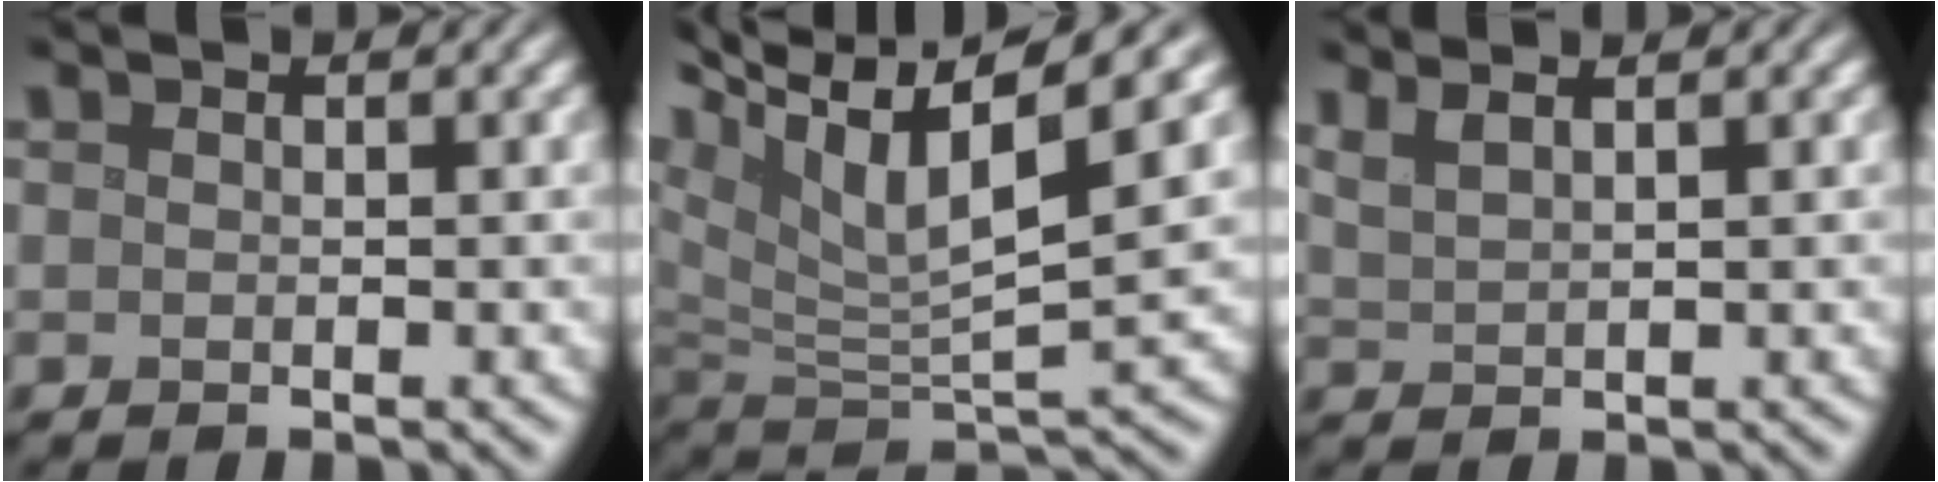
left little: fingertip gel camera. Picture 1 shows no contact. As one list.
[{"total": 11.2, "force": [6.5, 2.9, 8.6], "torque": [-0.170, 0.016, 0.119]}, {"total": 2.8, "force": [2.0, 1.0, 1.7], "torque": [-0.018, 0.011, 0.023]}]